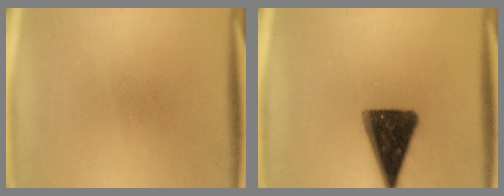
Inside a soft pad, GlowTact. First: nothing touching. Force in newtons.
{"total": 13.8}